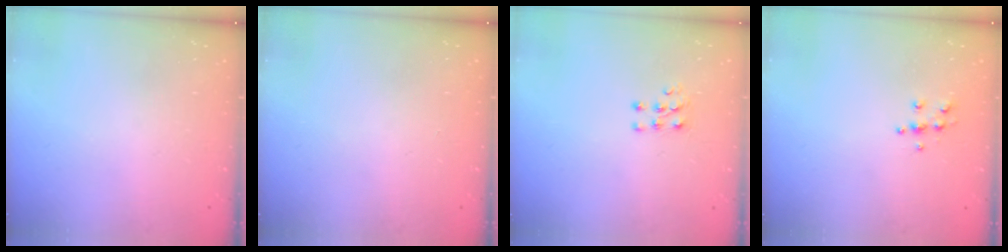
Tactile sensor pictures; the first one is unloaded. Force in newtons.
{"total": 0.0}
{"total": 5.5, "press": 5.4, "slide": 1.1}
{"total": 5.6, "press": 5.6, "slide": 0.6}